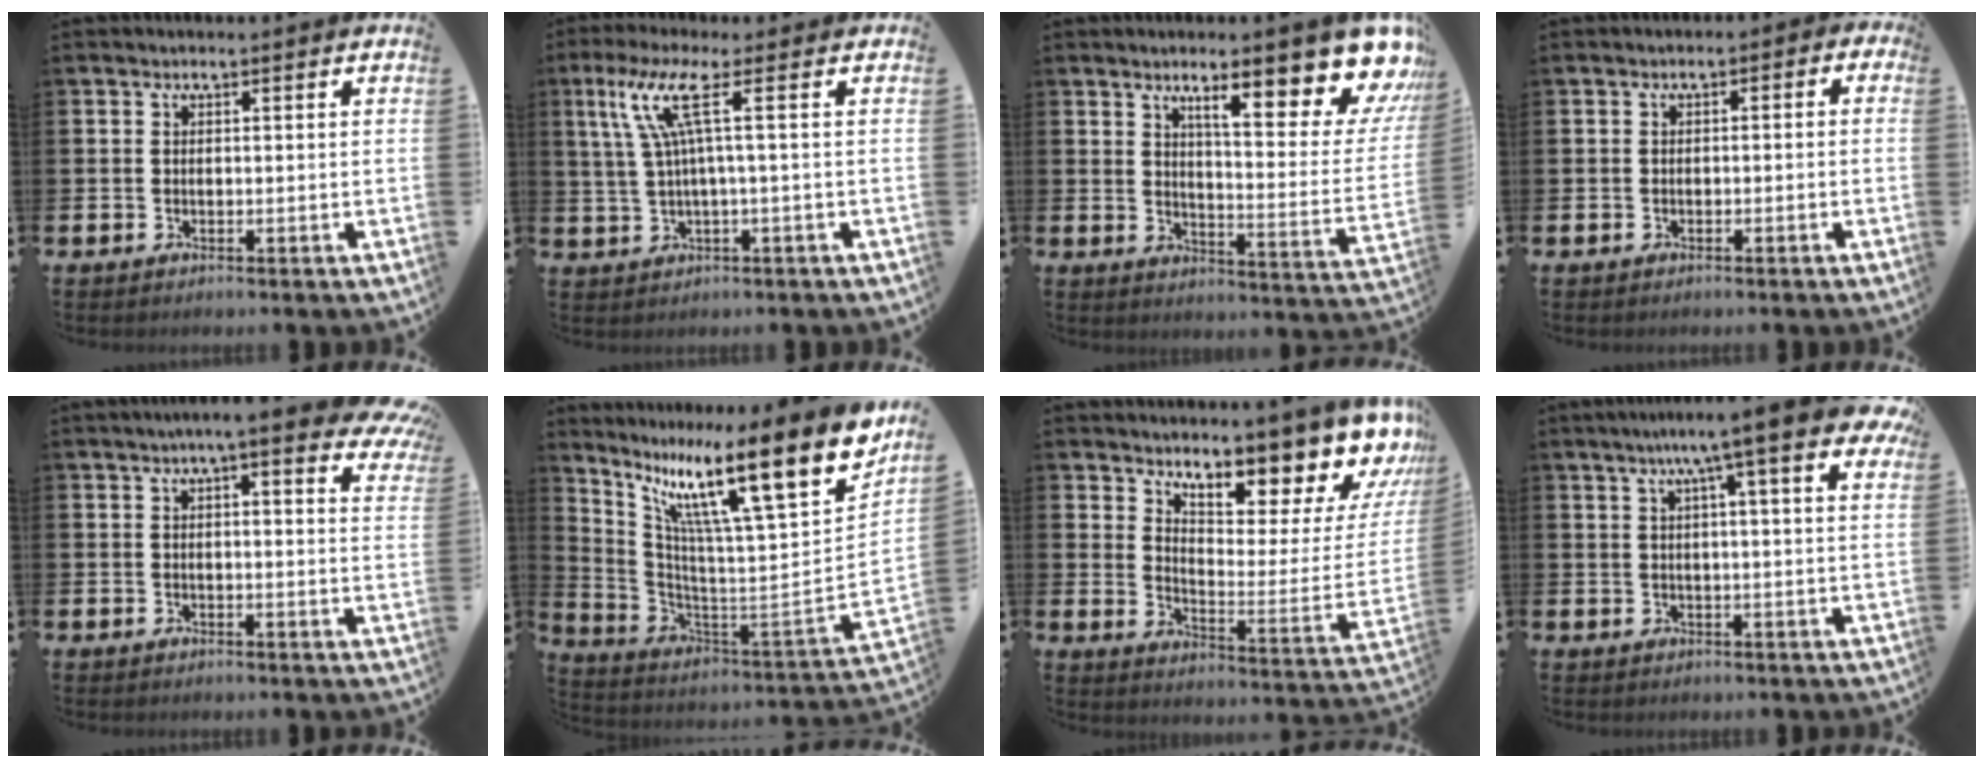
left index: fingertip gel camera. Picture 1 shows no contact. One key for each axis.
{"total": 7.1, "fx": 2.0, "fy": 0.3, "fz": 6.8, "tx": -0.149, "ty": 0.002, "tz": 0.029}
{"total": 12.7, "fx": 9.4, "fy": 3.5, "fz": 7.8, "tx": -0.100, "ty": -0.075, "tz": 0.149}
{"total": 1.4, "fx": -1.3, "fy": 0.7, "fz": 0.1, "tx": -0.013, "ty": 0.008, "tz": -0.029}
{"total": 5.3, "fx": 4.3, "fy": 0.8, "fz": 3.0, "tx": -0.042, "ty": -0.018, "tz": 0.068}
{"total": 15.7, "fx": 10.0, "fy": 2.9, "fz": 11.7, "tx": -0.214, "ty": -0.085, "tz": 0.151}
{"total": 9.2, "fx": 8.6, "fy": 1.7, "fz": 2.8, "tx": -0.049, "ty": -0.096, "tz": 0.139}
{"total": 8.0, "fx": 5.4, "fy": 0.9, "fz": 5.9, "tx": -0.101, "ty": -0.016, "tz": 0.085}